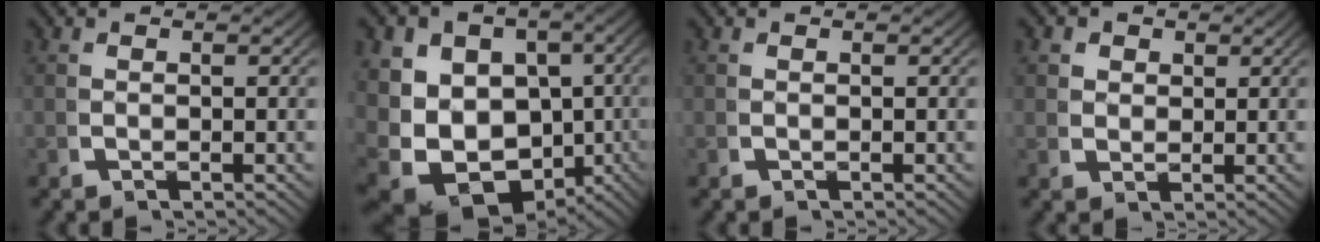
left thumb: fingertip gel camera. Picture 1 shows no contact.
{"total": 15.5, "force": [-3.6, 11.7, 9.6], "torque": [-0.205, -0.077, -0.032]}
{"total": 0.0}
{"total": 2.4, "force": [1.0, 1.9, 1.0], "torque": [-0.015, -0.004, 0.019]}